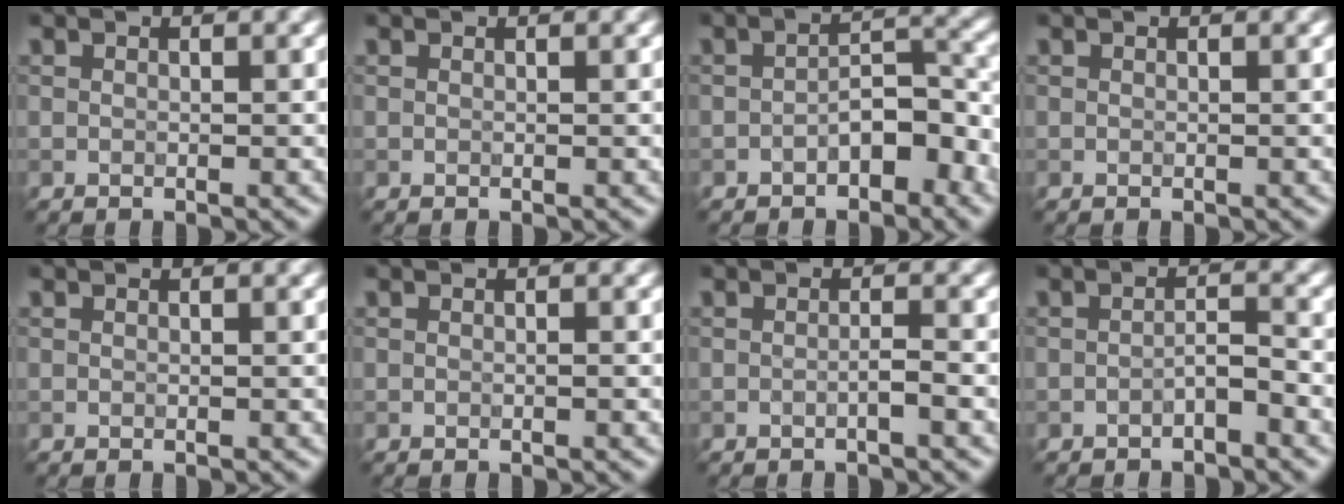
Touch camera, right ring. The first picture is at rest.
{"total": 0.0}
{"total": 3.6, "force": [-1.8, 1.7, 2.7], "torque": [-0.037, 0.012, -0.030]}
{"total": 0.0}
{"total": 0.0}
{"total": 0.0}
{"total": 1.1, "force": [-0.5, 0.1, 1.0], "torque": [-0.016, 0.000, -0.010]}
{"total": 1.4, "force": [-1.0, 0.3, 1.0], "torque": [-0.017, 0.006, -0.019]}